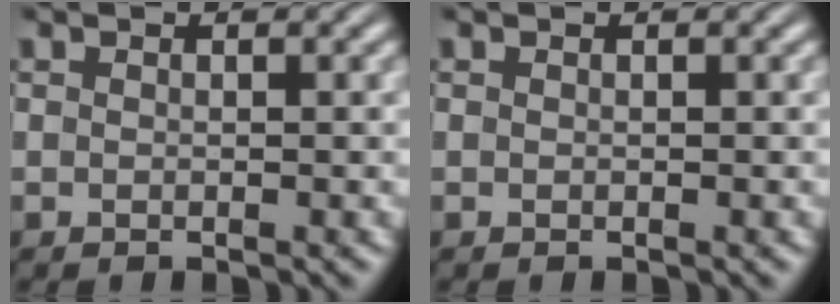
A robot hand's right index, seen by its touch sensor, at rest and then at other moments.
{"total": 0.0}